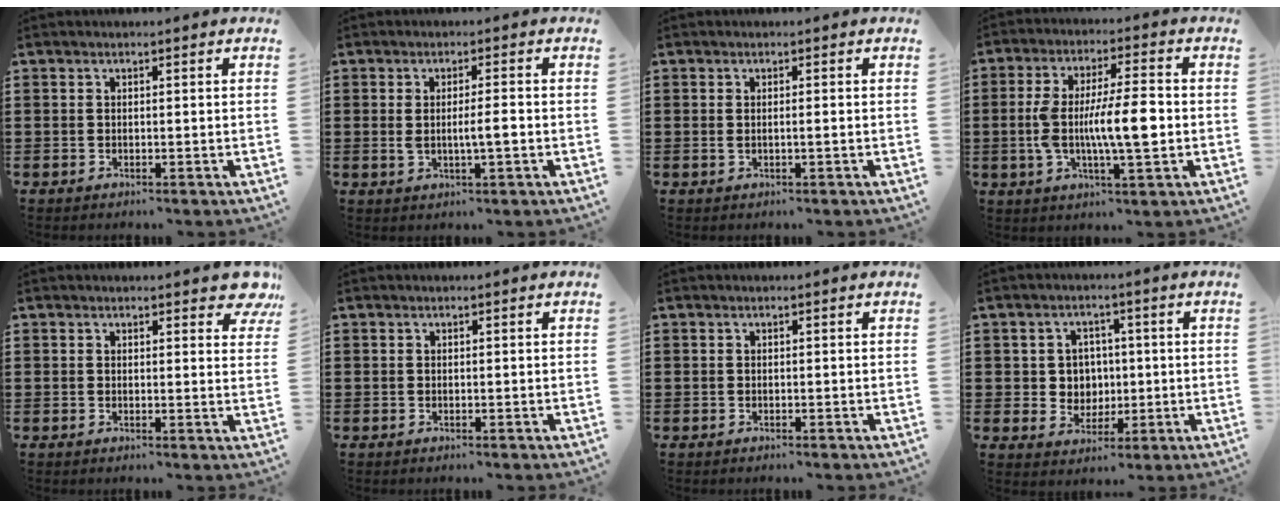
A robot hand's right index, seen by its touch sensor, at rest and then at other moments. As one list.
[{"total": 3.7, "force": [-0.3, 0.5, 3.7], "torque": [-0.065, -0.002, -0.008]}, {"total": 1.2, "force": [-0.1, 0.0, 1.2], "torque": [-0.029, -0.008, -0.004]}, {"total": 10.2, "force": [-1.1, 2.4, 9.9], "torque": [-0.193, -0.003, -0.025]}, {"total": 2.4, "force": [1.9, 1.0, 1.0], "torque": [-0.001, -0.001, 0.032]}, {"total": 0.0}, {"total": 0.0}, {"total": 4.3, "force": [0.5, 4.2, 1.1], "torque": [-0.034, 0.010, 0.004]}]